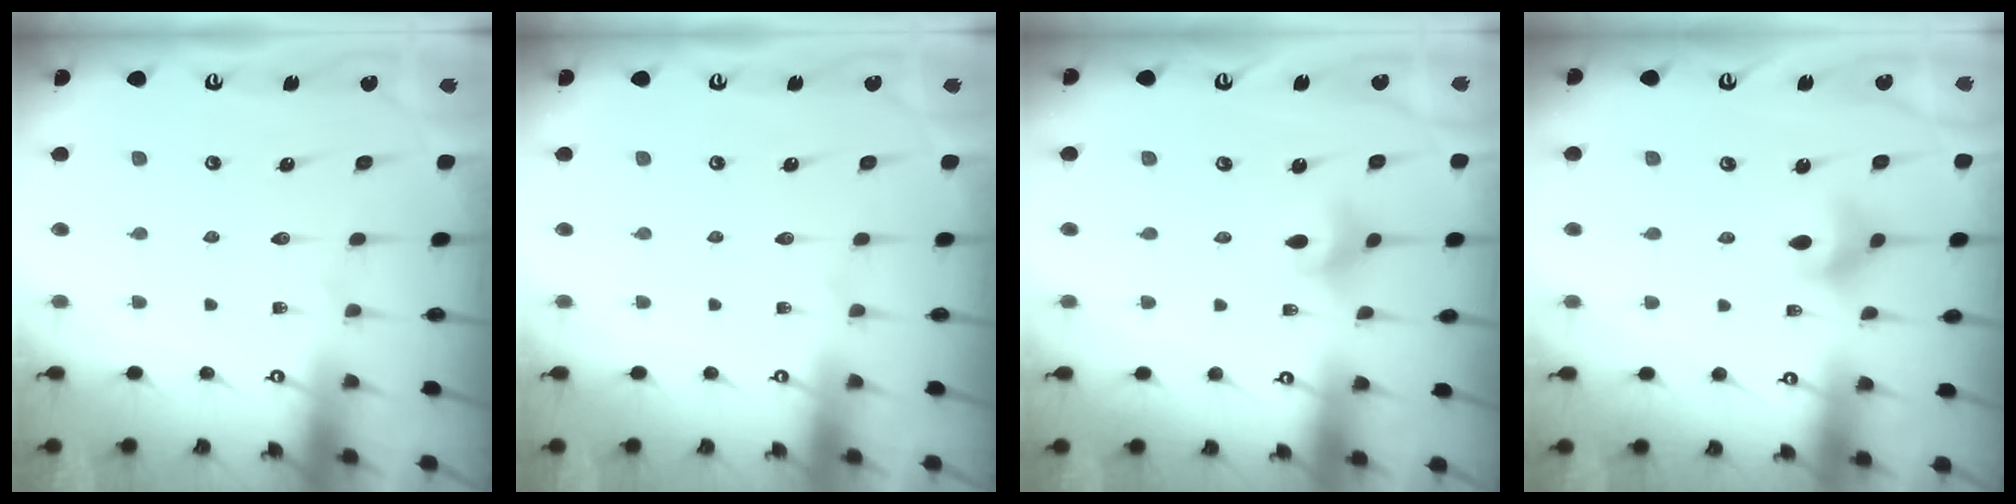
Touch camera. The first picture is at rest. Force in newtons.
{"total": 0.0}
{"total": 3.0, "press": 3.0, "slide": 0.1}
{"total": 5.7, "press": 5.4, "slide": 1.8}